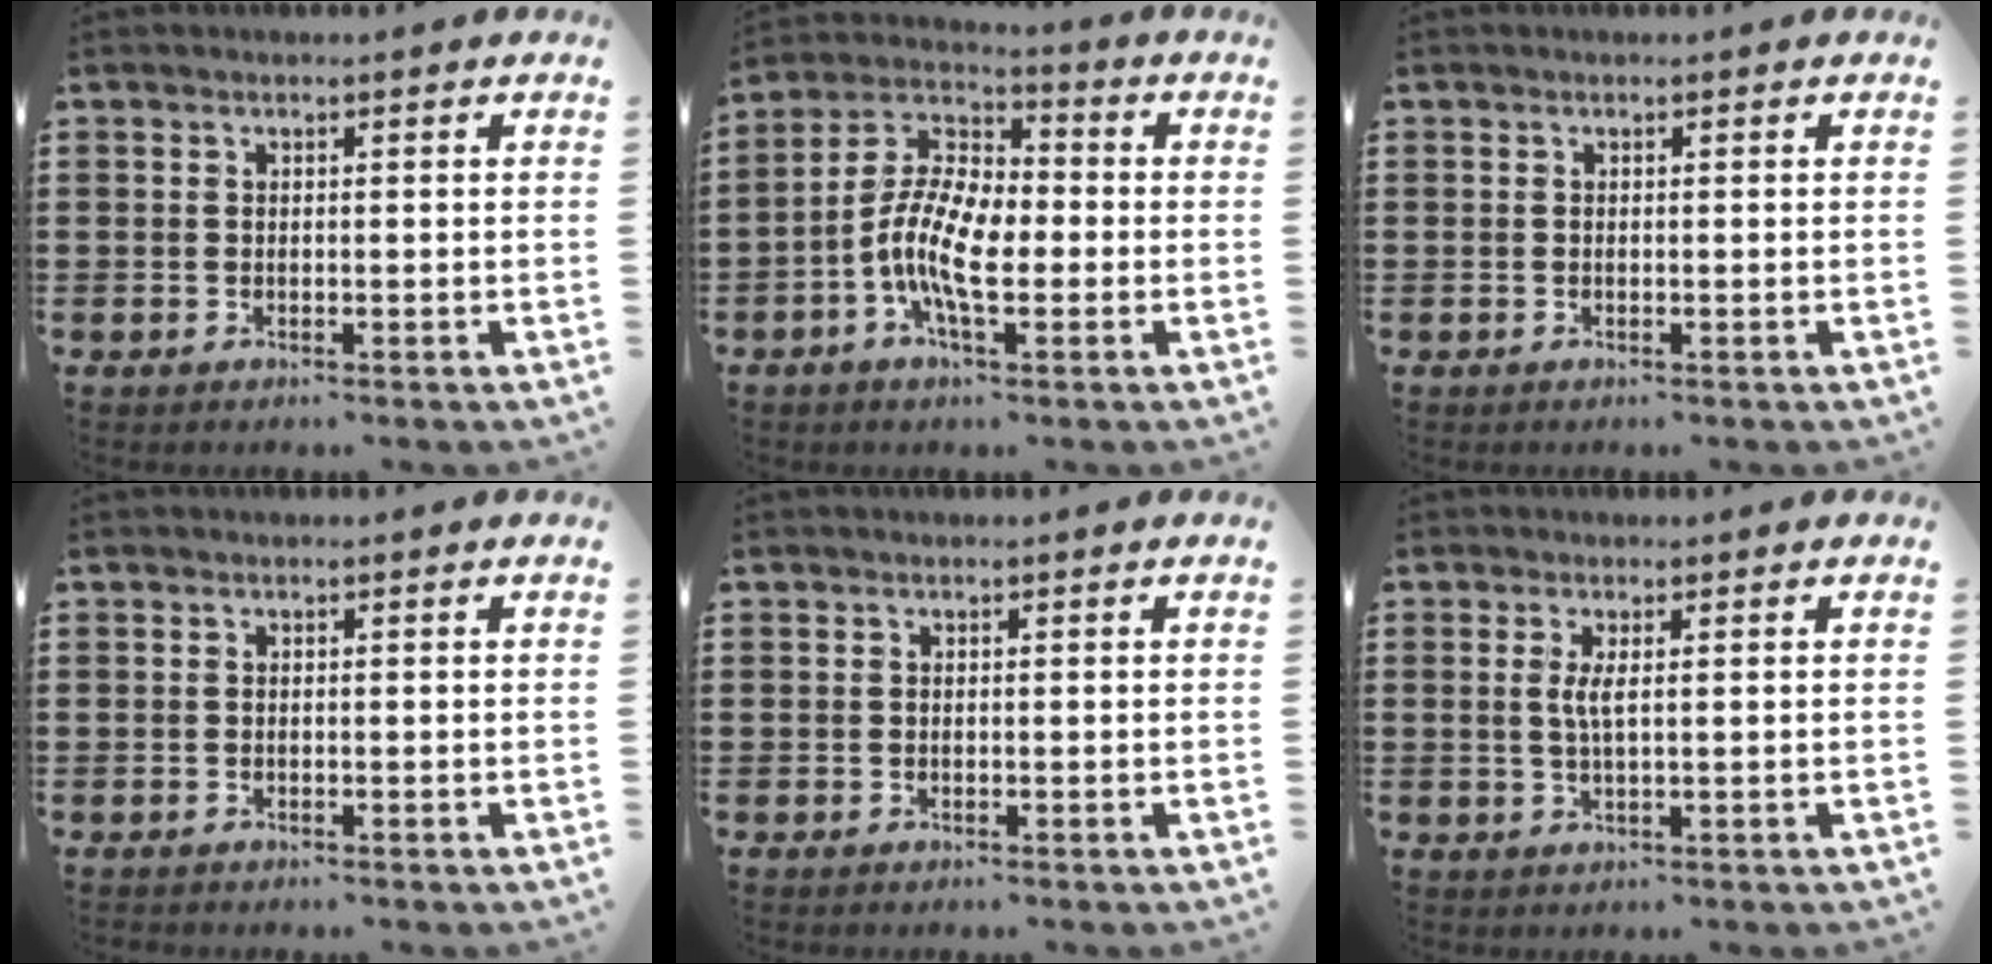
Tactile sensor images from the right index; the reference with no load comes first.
{"total": 10.8, "force": [-3.0, 4.8, 9.2], "torque": [-0.218, -0.008, -0.065]}
{"total": 0.0}
{"total": 0.0}
{"total": 0.0}
{"total": 2.5, "force": [0.5, 0.3, 2.4], "torque": [-0.049, 0.000, 0.006]}